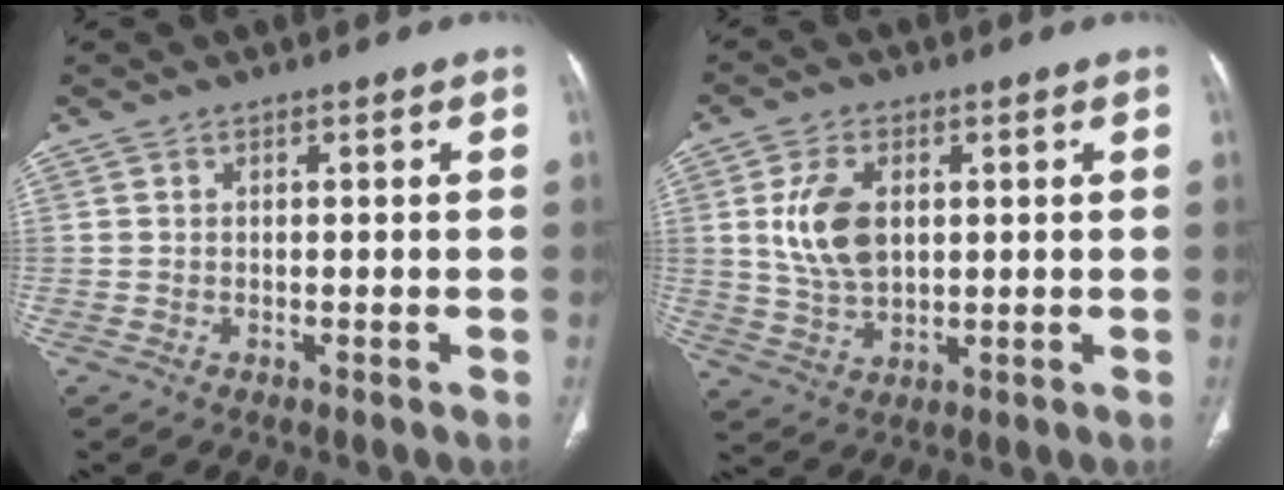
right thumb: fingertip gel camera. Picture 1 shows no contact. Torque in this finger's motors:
{"motor_torque": [0.04, 0.05, 0.72, 0.40, 0.08]}